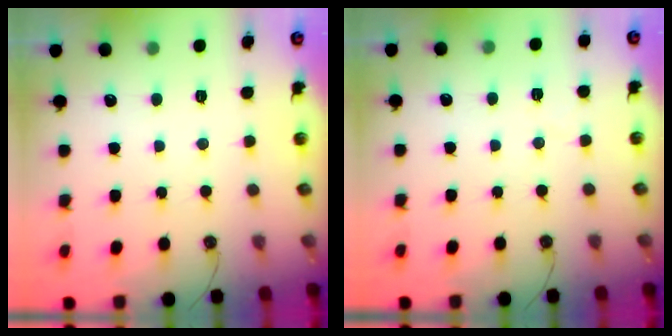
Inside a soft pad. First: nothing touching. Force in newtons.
{"total": 3.8, "press": 3.2, "slide": 2.1}